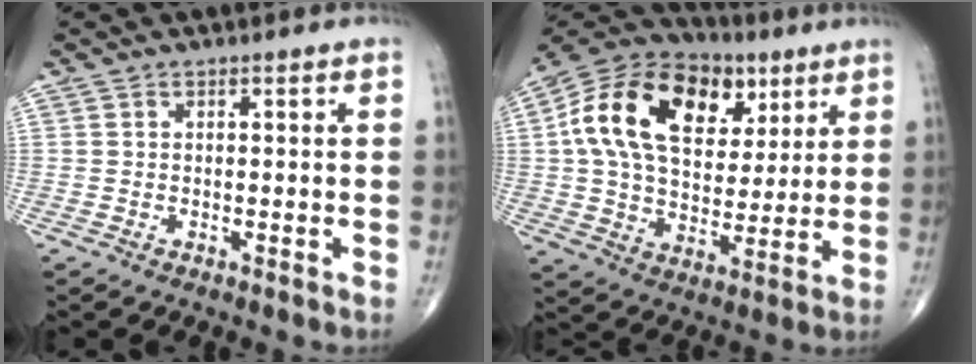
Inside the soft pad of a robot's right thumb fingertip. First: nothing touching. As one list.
[{"total": 23.7, "force": [7.5, 15.3, 16.5], "torque": [-0.276, 0.009, 0.121]}]